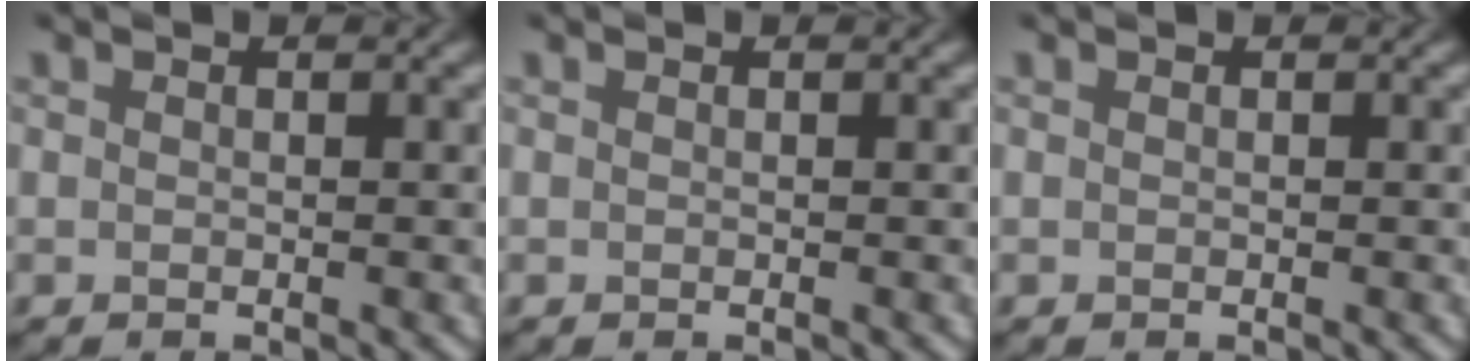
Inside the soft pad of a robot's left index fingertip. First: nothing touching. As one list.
[{"total": 0.0}, {"total": 0.0}]